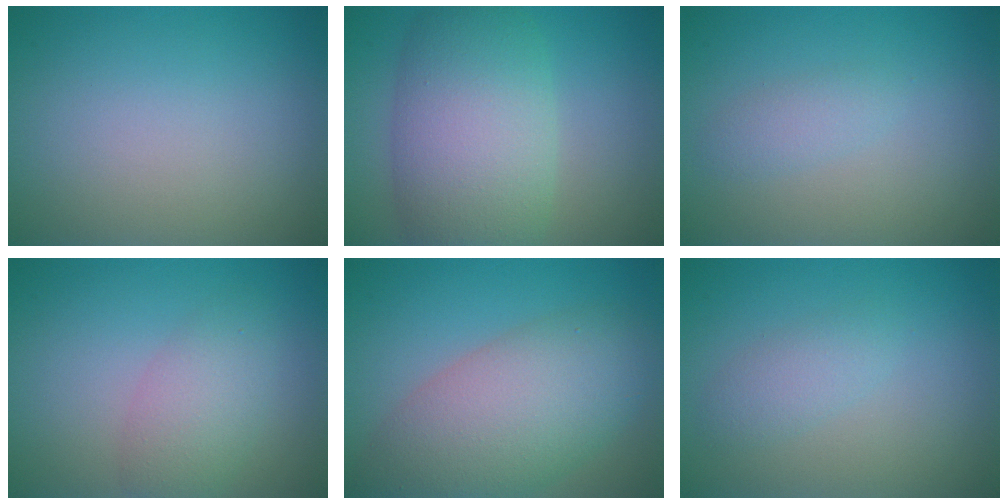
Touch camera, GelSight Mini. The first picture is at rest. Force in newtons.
{"total": 9.1, "press": 9.1, "slide": 0.3}
{"total": 1.4, "press": 1.4, "slide": 0.0}
{"total": 2.3, "press": 2.3, "slide": 0.2}
{"total": 8.6, "press": 8.6, "slide": 0.3}
{"total": 1.8, "press": 1.8, "slide": 0.1}